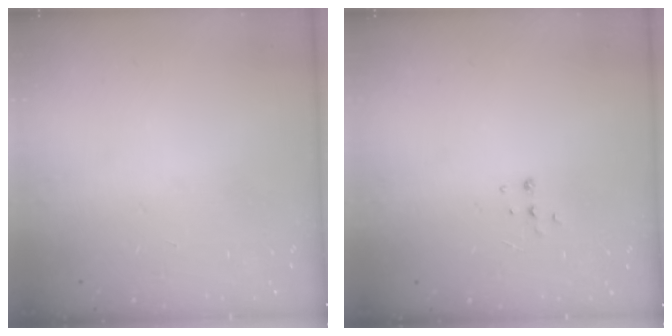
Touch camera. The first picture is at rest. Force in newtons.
{"total": 4.6, "press": 4.5, "slide": 0.8}